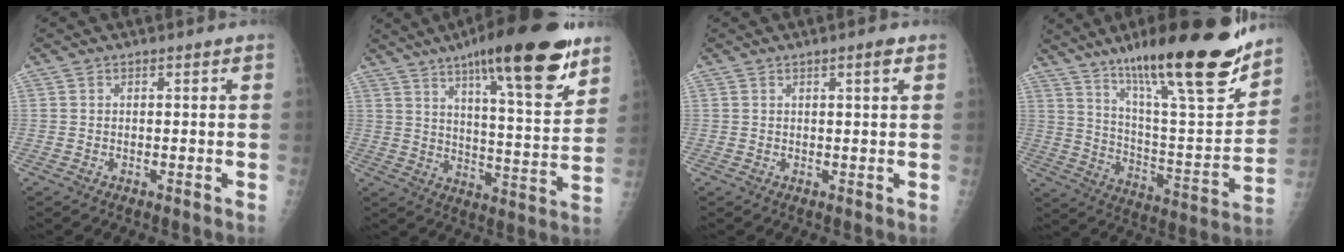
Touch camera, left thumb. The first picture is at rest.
{"total": 22.9, "force": [14.2, 5.2, 17.2], "torque": [-0.233, -0.058, 0.214]}
{"total": 1.8, "force": [1.0, 0.2, 1.5], "torque": [-0.025, -0.003, 0.013]}
{"total": 26.7, "force": [18.3, 4.9, 18.8], "torque": [-0.272, -0.074, 0.300]}